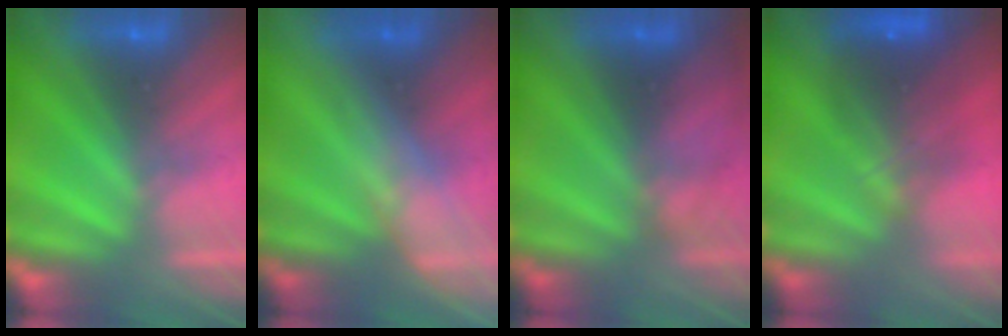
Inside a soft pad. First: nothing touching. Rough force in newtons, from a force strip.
{"total": 2.9}
{"total": 2.3}
{"total": 8.1}